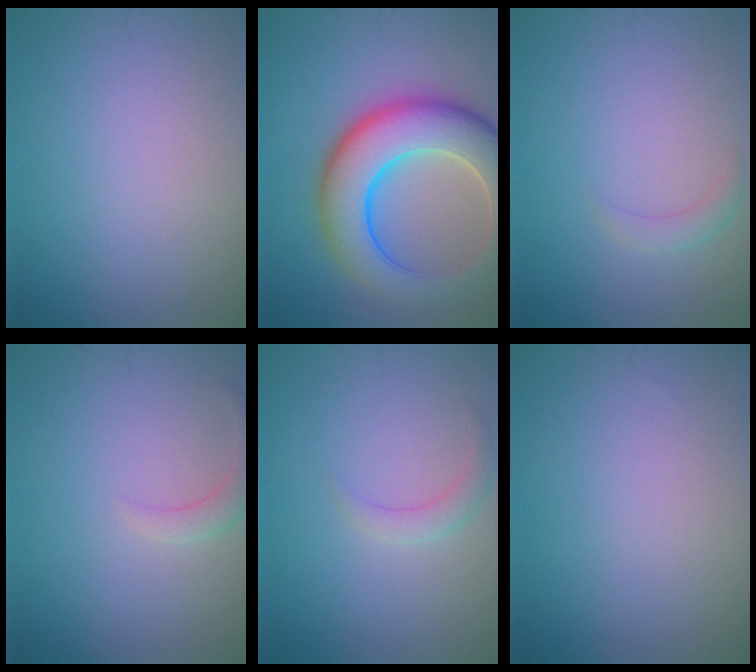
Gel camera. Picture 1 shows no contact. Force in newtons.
{"total": 10.9, "press": 10.9, "slide": 0.2}
{"total": 1.3, "press": 1.3, "slide": 0.1}
{"total": 1.9, "press": 1.8, "slide": 0.1}
{"total": 1.6, "press": 1.6, "slide": 0.1}
{"total": 0.0}